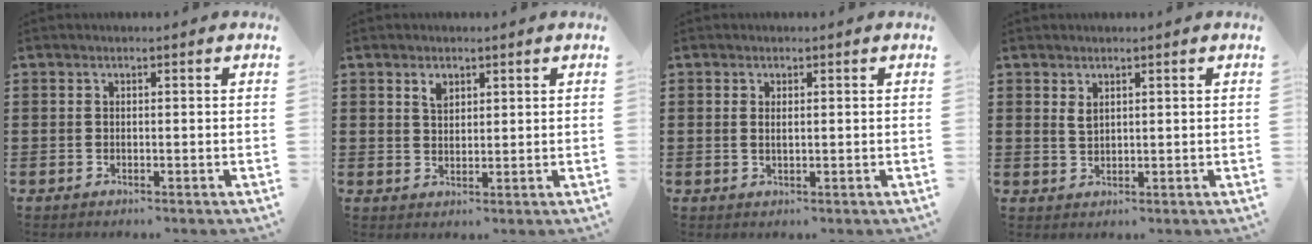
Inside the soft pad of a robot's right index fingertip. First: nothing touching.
{"total": 2.2, "force": [1.5, 1.3, 1.0], "torque": [-0.015, 0.000, 0.026]}
{"total": 1.1, "force": [0.3, 0.3, 1.0], "torque": [-0.021, 0.001, 0.005]}
{"total": 1.9, "force": [1.3, 1.0, 1.0], "torque": [-0.022, 0.003, 0.025]}